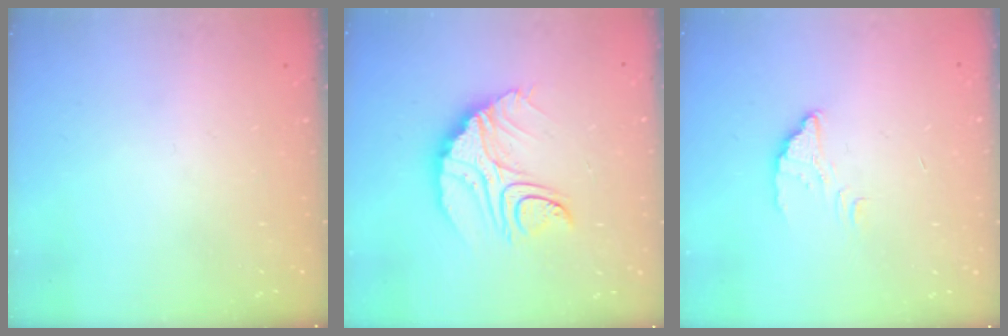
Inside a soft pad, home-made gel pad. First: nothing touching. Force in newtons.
{"total": 12.1, "press": 12.0, "slide": 1.0}
{"total": 2.7, "press": 2.7, "slide": 0.1}